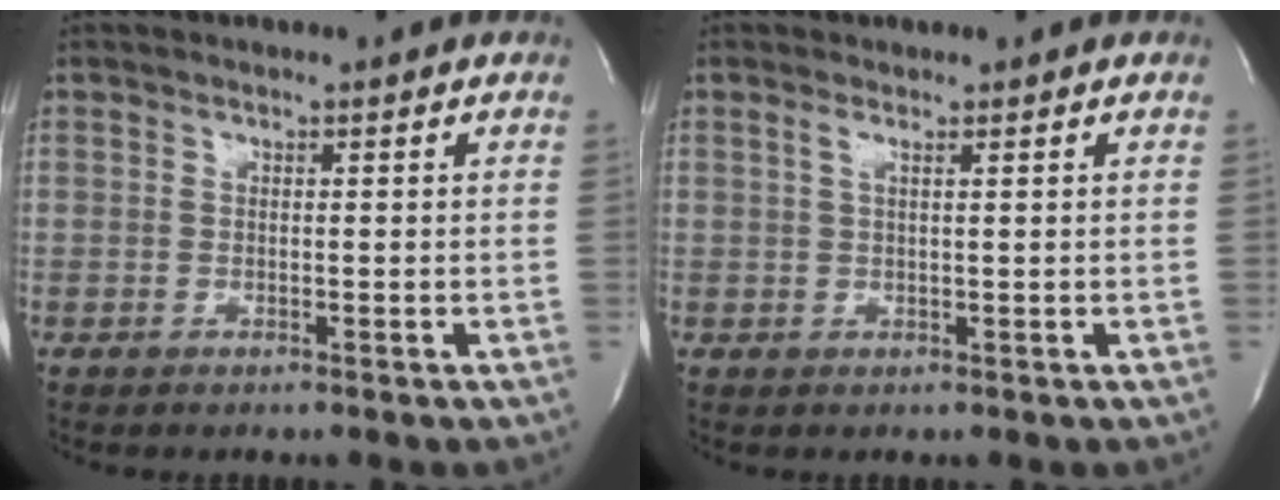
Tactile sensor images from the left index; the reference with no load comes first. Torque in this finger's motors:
{"motor_torque": [0.13, 0.19, 0.00, -0.01]}